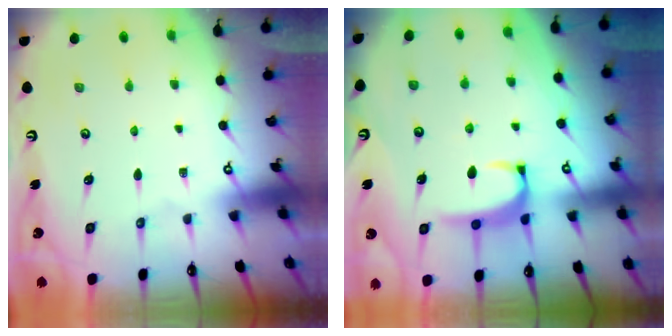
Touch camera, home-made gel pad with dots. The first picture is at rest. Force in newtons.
{"total": 2.4, "press": 2.3, "slide": 0.6}